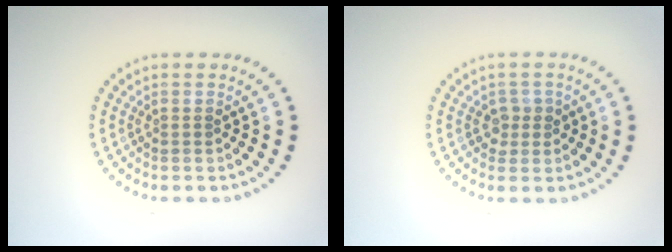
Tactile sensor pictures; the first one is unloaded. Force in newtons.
{"total": 1.4, "press": 1.2, "slide": 0.7}